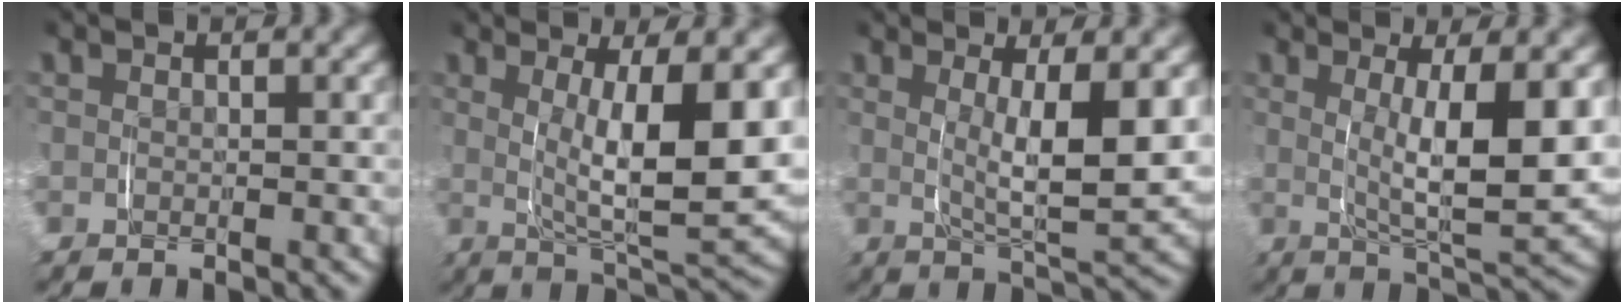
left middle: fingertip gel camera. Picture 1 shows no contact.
{"total": 9.6, "force": [1.2, 3.3, 8.9], "torque": [-0.133, -0.010, 0.027]}
{"total": 6.9, "force": [1.4, 1.8, 6.5], "torque": [-0.102, -0.012, 0.027]}
{"total": 8.1, "force": [1.2, 2.5, 7.6], "torque": [-0.117, -0.012, 0.026]}